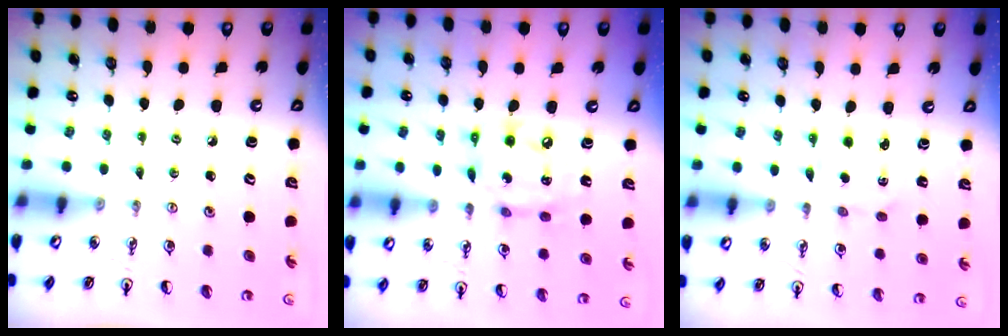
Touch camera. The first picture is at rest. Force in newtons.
{"total": 12.7, "press": 12.6, "slide": 1.6}
{"total": 2.1, "press": 2.0, "slide": 0.6}